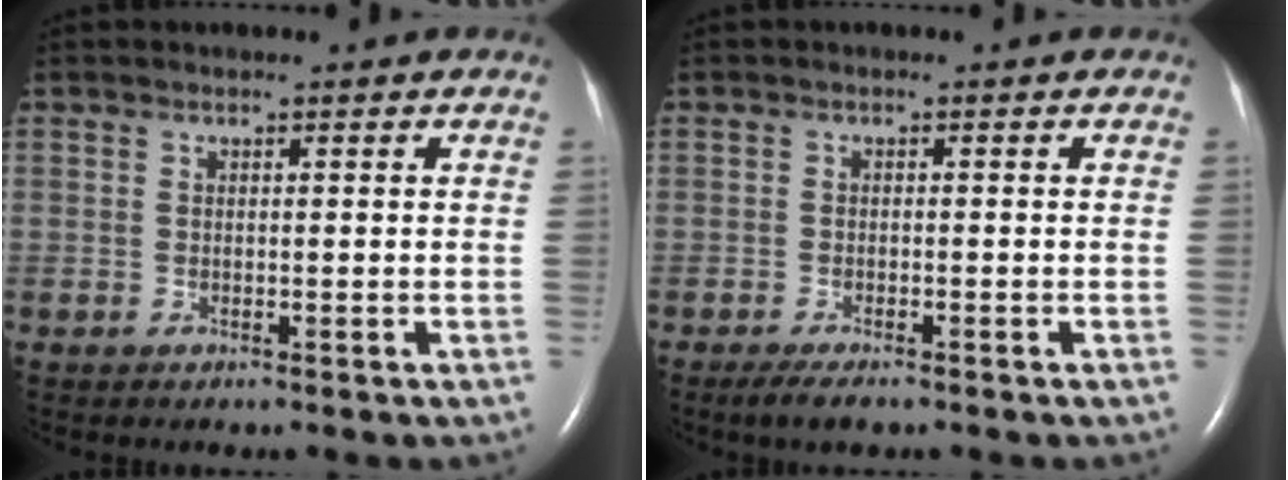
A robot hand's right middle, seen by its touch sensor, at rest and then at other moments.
{"total": 3.0, "force": [-2.1, 0.7, 2.0], "torque": [-0.041, -0.008, -0.036]}